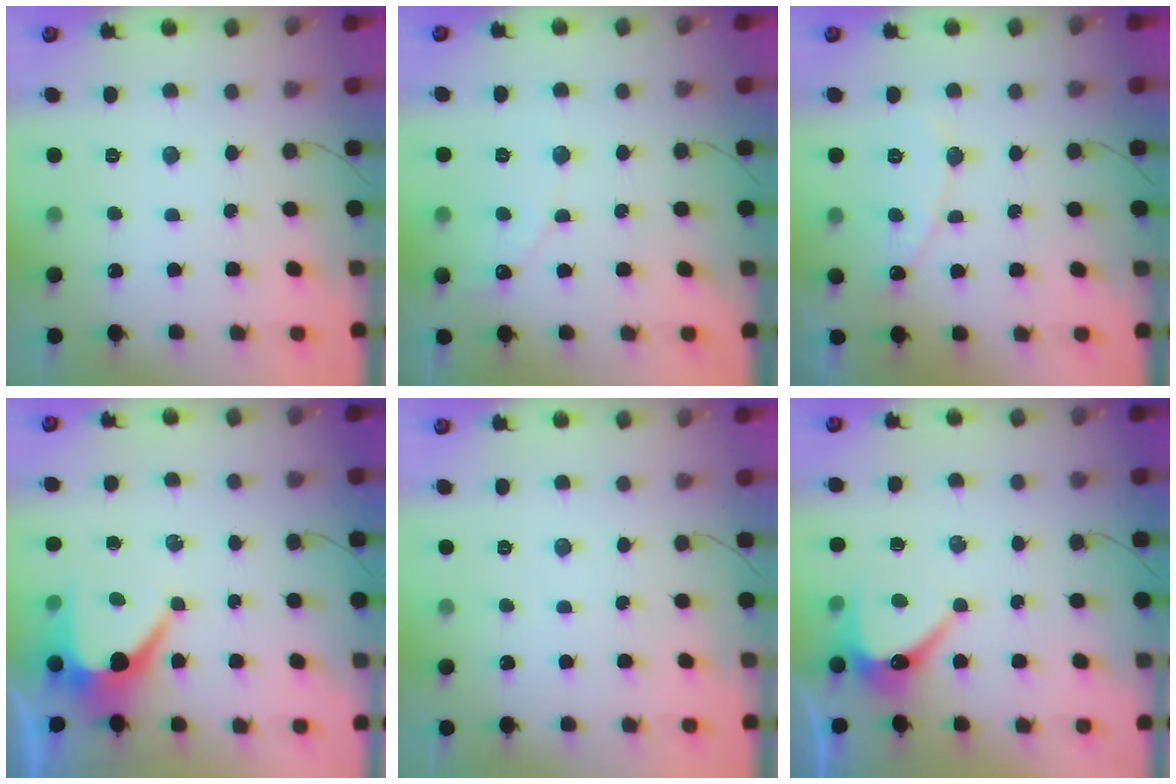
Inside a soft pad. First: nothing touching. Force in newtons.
{"total": 3.7, "press": 3.6, "slide": 0.4}
{"total": 7.4, "press": 7.4, "slide": 0.6}
{"total": 7.4, "press": 7.4, "slide": 0.6}
{"total": 0.0}
{"total": 6.2, "press": 6.2, "slide": 0.4}